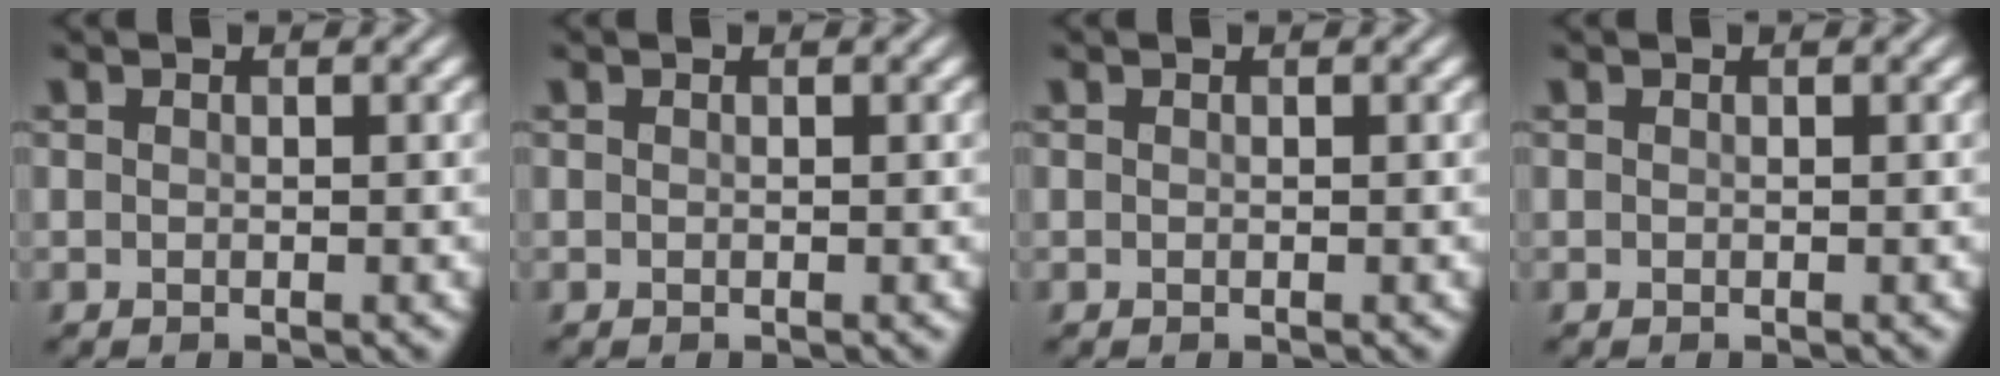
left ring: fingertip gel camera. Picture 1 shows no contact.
{"total": 0.0}
{"total": 0.0}
{"total": 0.0}